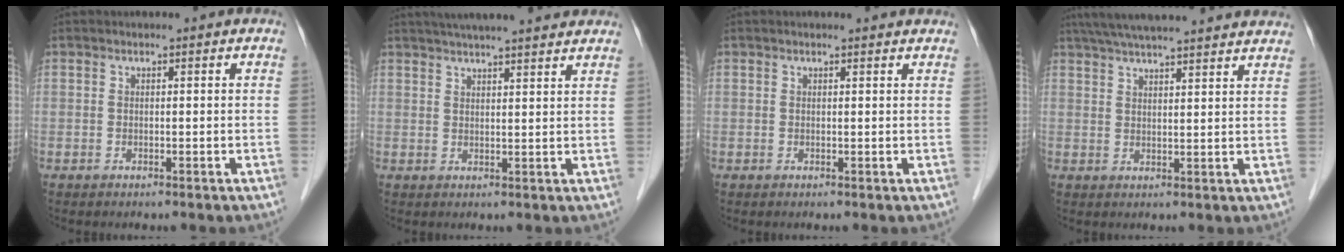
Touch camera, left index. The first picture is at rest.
{"total": 14.5, "force": [12.7, 1.2, 6.8], "torque": [-0.107, 0.035, 0.170]}
{"total": 2.8, "force": [2.7, 0.2, 0.7], "torque": [-0.013, 0.009, 0.023]}
{"total": 19.2, "force": [17.1, 1.3, 8.6], "torque": [-0.142, 0.042, 0.232]}